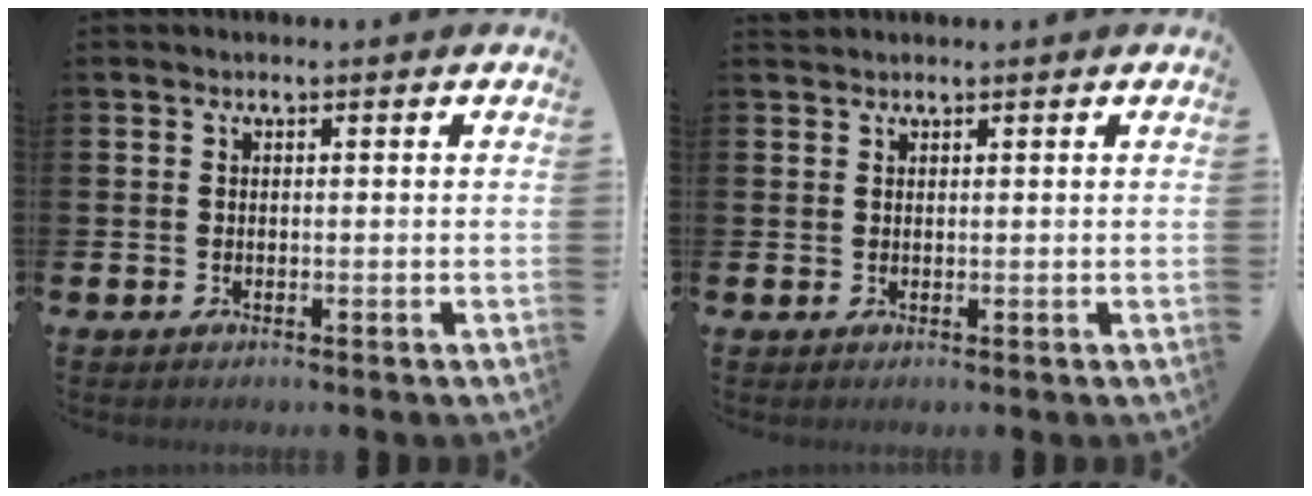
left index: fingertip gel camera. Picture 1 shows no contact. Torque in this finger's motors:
{"motor_torque": [-0.12, -2.02, -0.02, 0.00]}